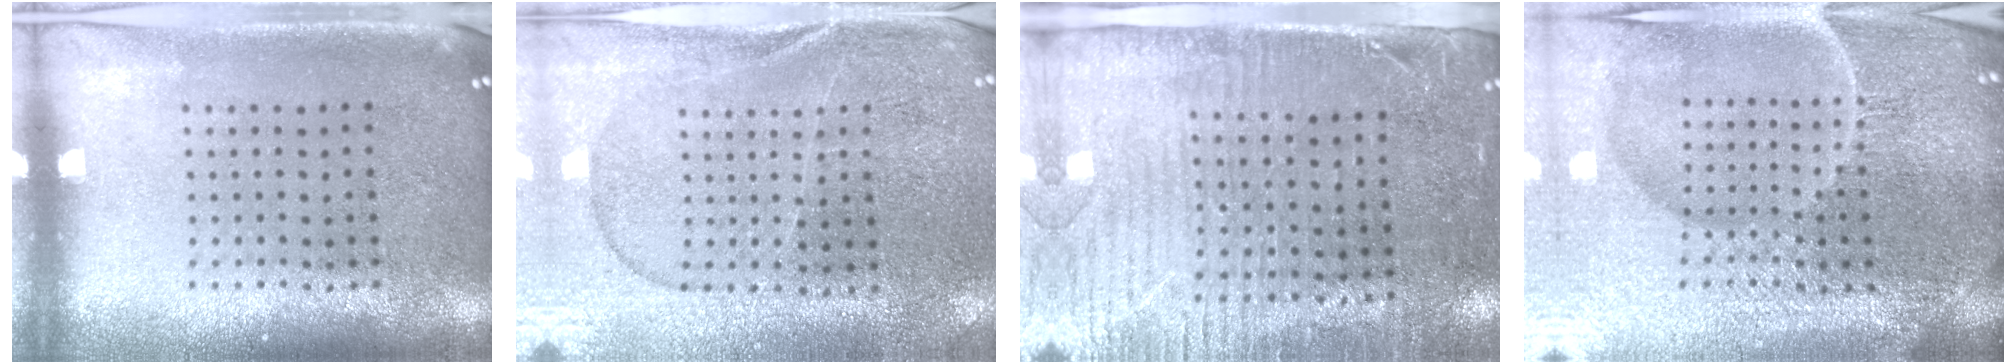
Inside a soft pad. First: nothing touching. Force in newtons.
{"total": 1.1, "press": 1.1, "slide": 0.4}
{"total": 3.4, "press": 2.9, "slide": 1.7}
{"total": 5.9, "press": 5.4, "slide": 2.4}